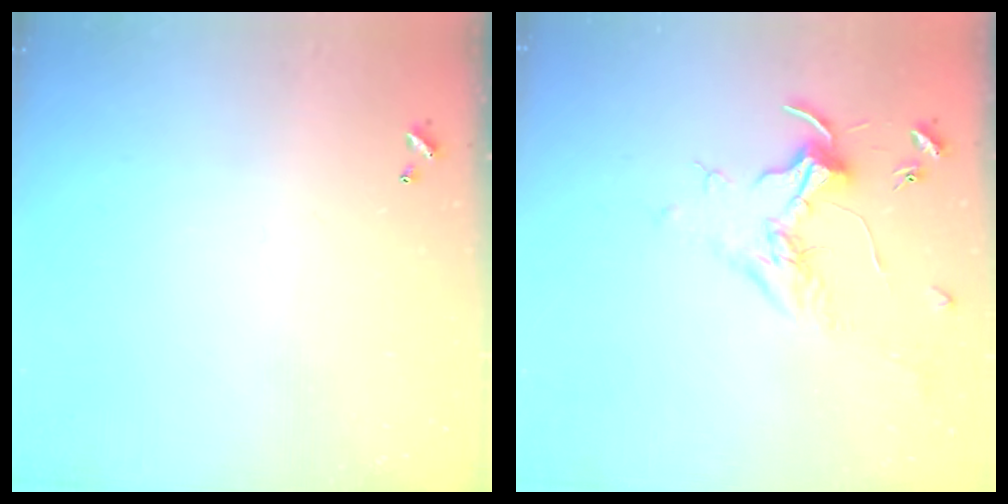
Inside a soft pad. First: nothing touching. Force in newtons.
{"total": 1.7, "press": 1.5, "slide": 0.9}